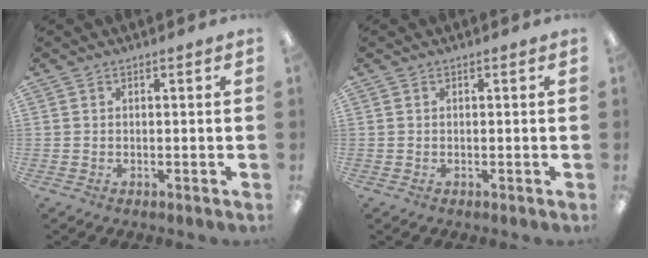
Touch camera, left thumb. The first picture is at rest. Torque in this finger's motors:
{"motor_torque": [-0.02, 0.02, -0.04, 0.04, 0.00]}